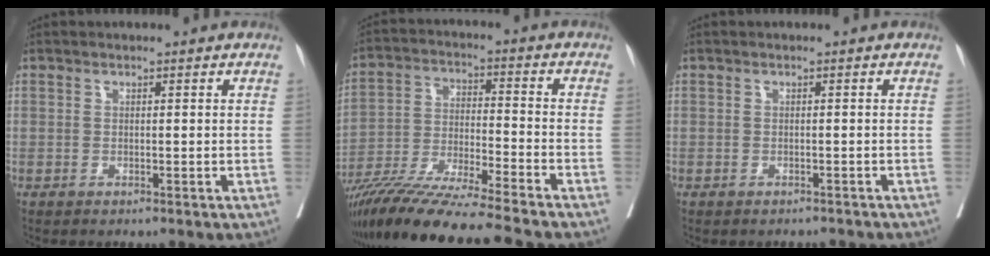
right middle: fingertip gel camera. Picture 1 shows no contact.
{"total": 16.5, "force": [-14.2, -1.6, 8.1], "torque": [-0.152, -0.034, -0.251]}
{"total": 1.9, "force": [-1.8, 0.6, 0.0], "torque": [0.002, -0.002, -0.026]}